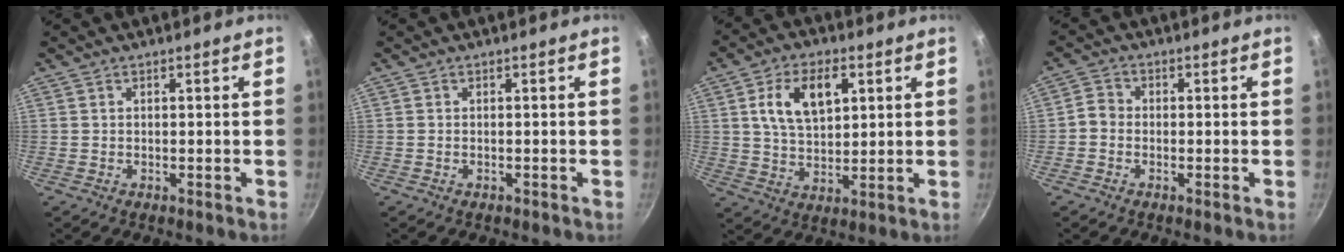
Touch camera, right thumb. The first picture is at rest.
{"total": 0.0}
{"total": 11.3, "force": [3.6, 6.6, 8.5], "torque": [-0.133, -0.006, 0.068]}
{"total": 2.9, "force": [-0.8, 2.4, 1.5], "torque": [-0.018, 0.009, -0.024]}